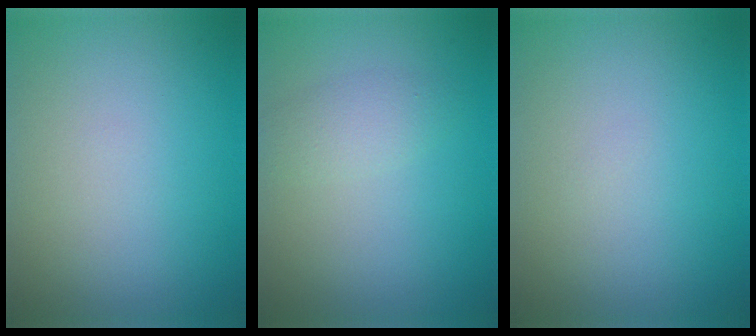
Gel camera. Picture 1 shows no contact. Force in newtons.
{"total": 1.8, "press": 1.8, "slide": 0.1}
{"total": 0.0}